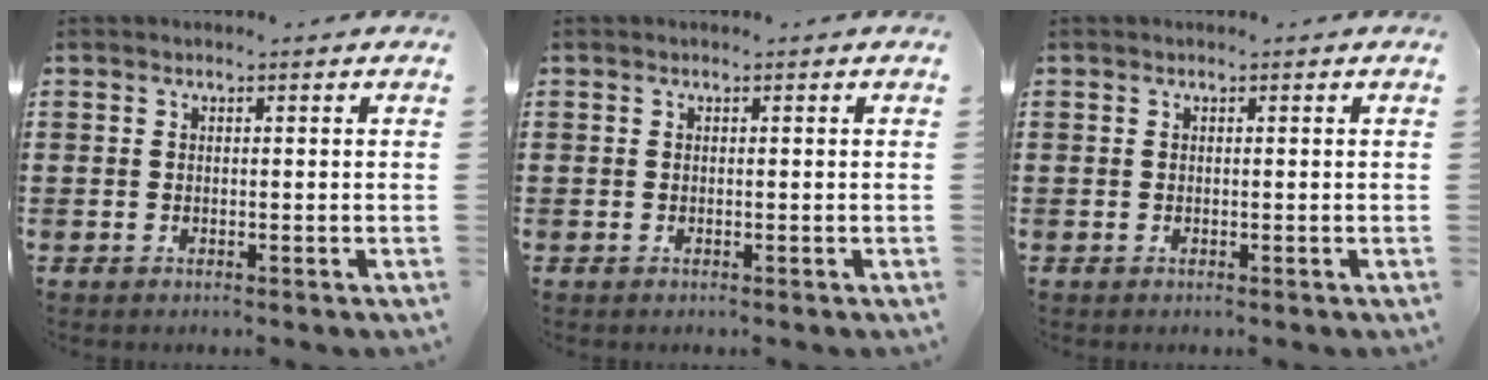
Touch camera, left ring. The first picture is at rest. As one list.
[{"total": 0.0}, {"total": 0.0}]